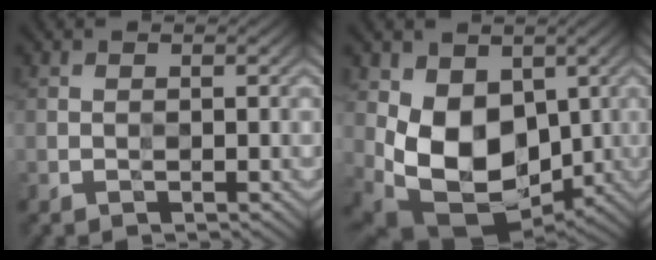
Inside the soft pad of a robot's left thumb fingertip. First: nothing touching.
{"total": 10.8, "force": [0.7, 7.6, 7.6], "torque": [-0.165, -0.029, 0.015]}